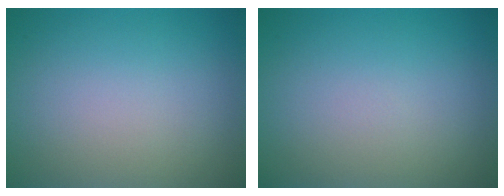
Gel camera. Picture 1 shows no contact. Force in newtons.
{"total": 0.0}